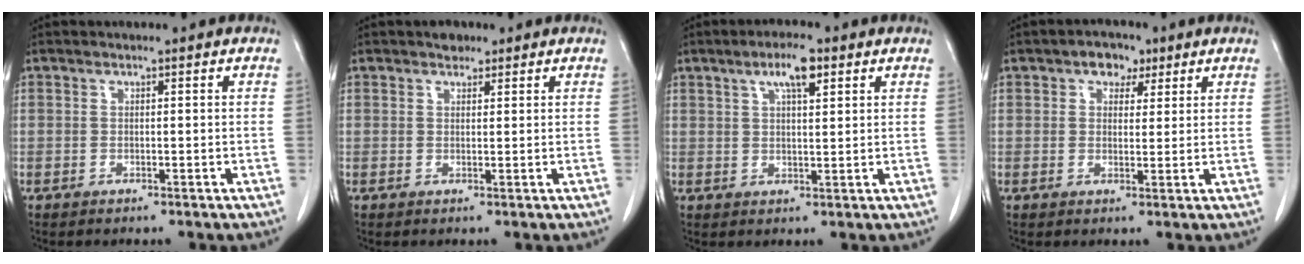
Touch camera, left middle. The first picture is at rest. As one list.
[{"total": 1.8, "force": [1.4, 1.0, 0.5], "torque": [-0.011, 0.003, 0.020]}, {"total": 5.2, "force": [2.9, 1.0, 4.2], "torque": [-0.078, 0.005, 0.049]}, {"total": 3.9, "force": [2.2, 2.5, 1.9], "torque": [-0.026, 0.012, 0.034]}]